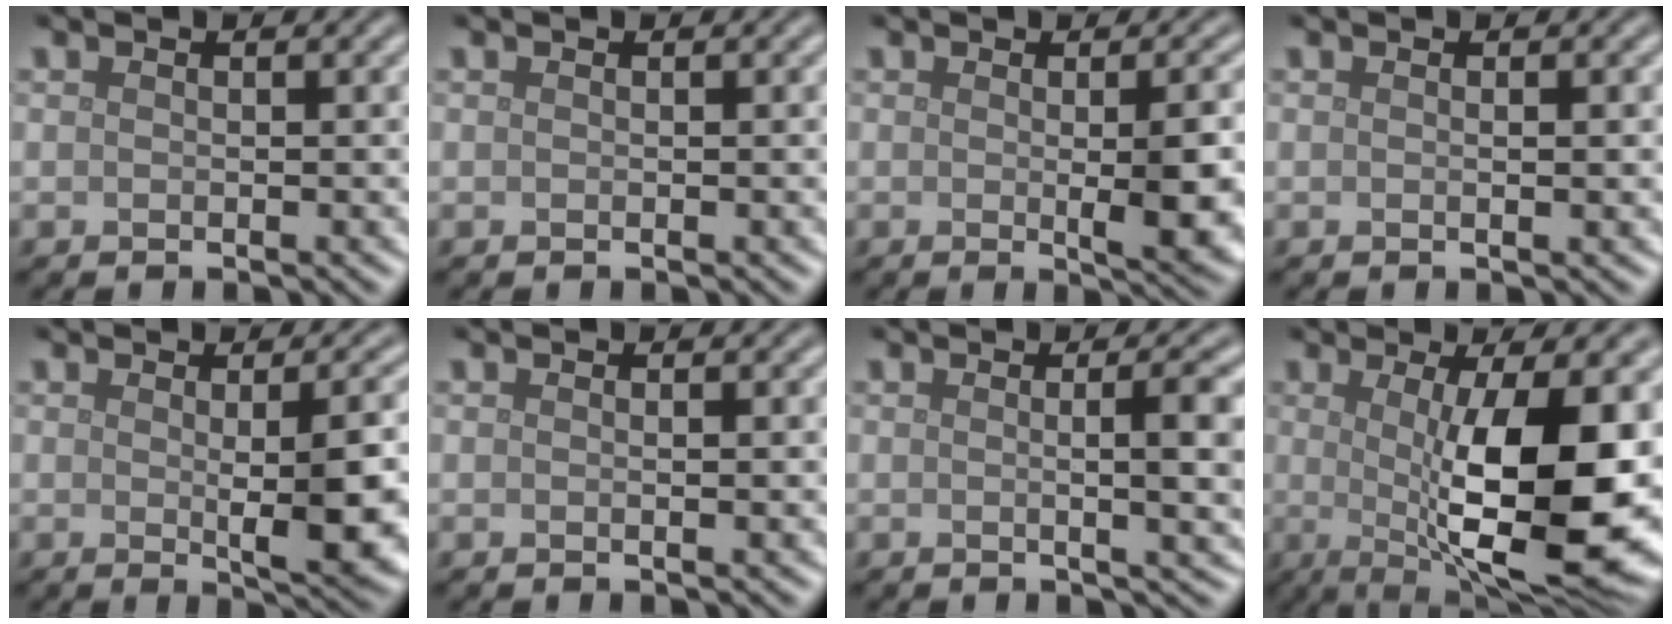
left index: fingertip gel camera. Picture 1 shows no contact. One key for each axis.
{"total": 0.0}
{"total": 5.2, "fx": -0.3, "fy": 1.0, "fz": 5.1, "tx": -0.069, "ty": -0.005, "tz": 0.000}
{"total": 0.9, "fx": 0.1, "fy": 0.2, "fz": 0.9, "tx": -0.011, "ty": 0.002, "tz": -0.001}
{"total": 6.1, "fx": -0.3, "fy": 1.2, "fz": 5.9, "tx": -0.078, "ty": -0.004, "tz": 0.002}
{"total": 0.6, "fx": 0.0, "fy": 0.1, "fz": 0.6, "tx": -0.008, "ty": 0.001, "tz": 0.000}
{"total": 5.2, "fx": 0.3, "fy": 1.4, "fz": 5.0, "tx": -0.062, "ty": 0.005, "tz": 0.003}
{"total": 13.0, "fx": -0.5, "fy": 3.6, "fz": 12.5, "tx": -0.161, "ty": -0.009, "tz": -0.013}